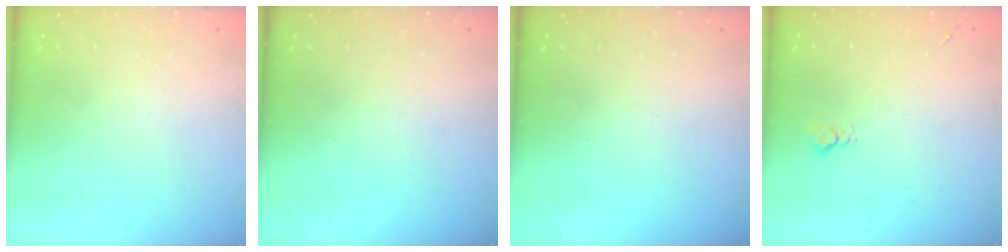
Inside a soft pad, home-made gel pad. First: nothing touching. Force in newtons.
{"total": 0.0}
{"total": 0.0}
{"total": 2.6, "press": 2.5, "slide": 0.4}